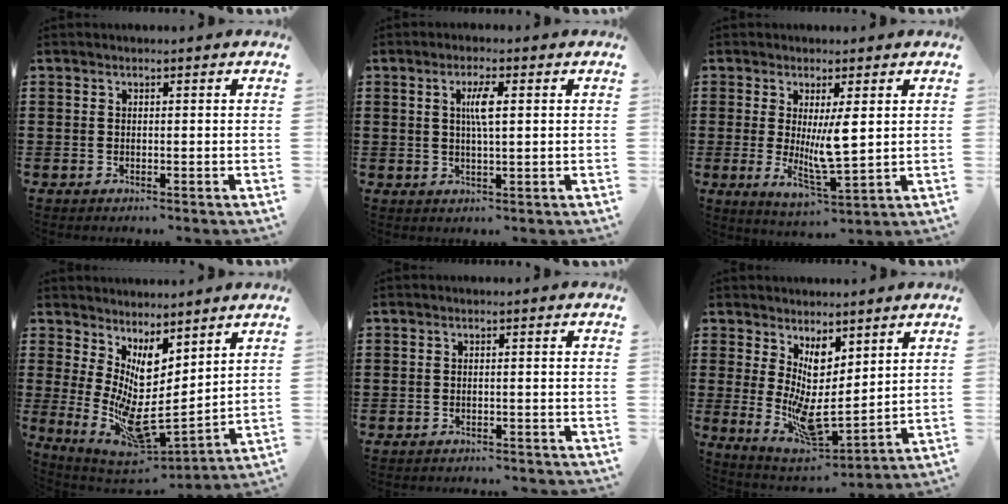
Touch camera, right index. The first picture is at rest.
{"total": 3.7, "force": [0.7, 0.6, 3.5], "torque": [-0.070, 0.003, 0.009]}
{"total": 6.7, "force": [0.7, 1.4, 6.5], "torque": [-0.113, -0.019, 0.010]}
{"total": 7.9, "force": [2.2, 3.3, 6.8], "torque": [-0.131, -0.056, 0.047]}
{"total": 1.6, "force": [-1.6, -0.1, 0.1], "torque": [-0.005, 0.002, -0.033]}
{"total": 6.7, "force": [1.6, 2.9, 5.8], "torque": [-0.120, -0.027, 0.031]}